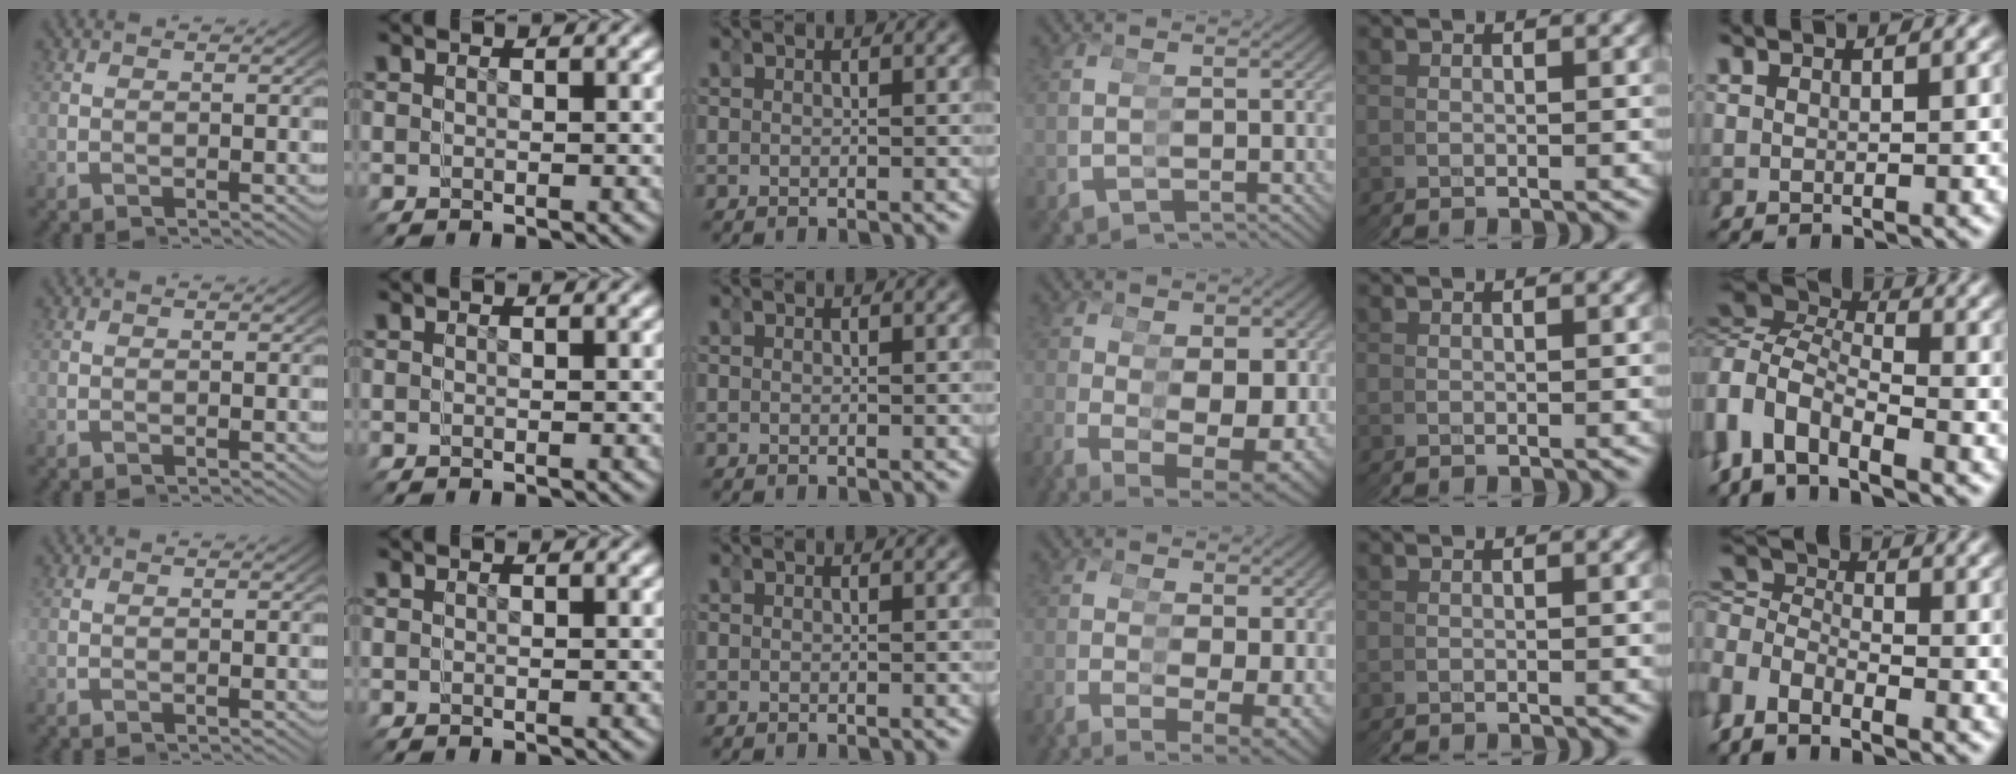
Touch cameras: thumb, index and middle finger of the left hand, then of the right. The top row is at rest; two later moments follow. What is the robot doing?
{"motion": "grasp_and_lifting", "object": "hoodie"}